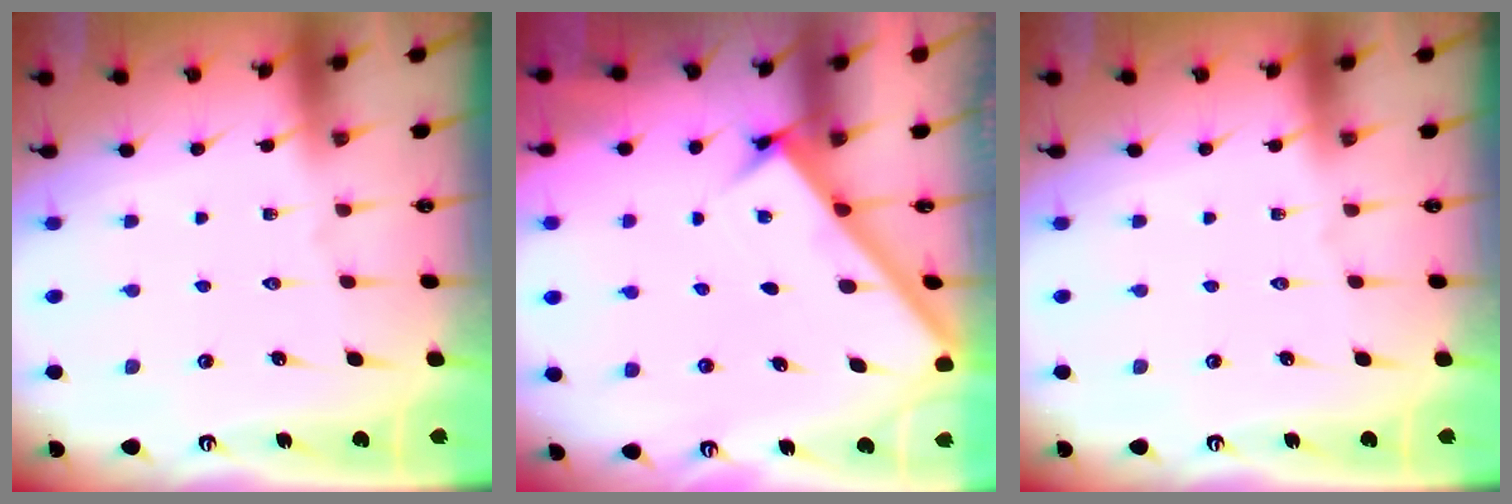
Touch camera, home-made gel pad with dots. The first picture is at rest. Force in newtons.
{"total": 2.5, "press": 2.5, "slide": 0.3}
{"total": 0.0}